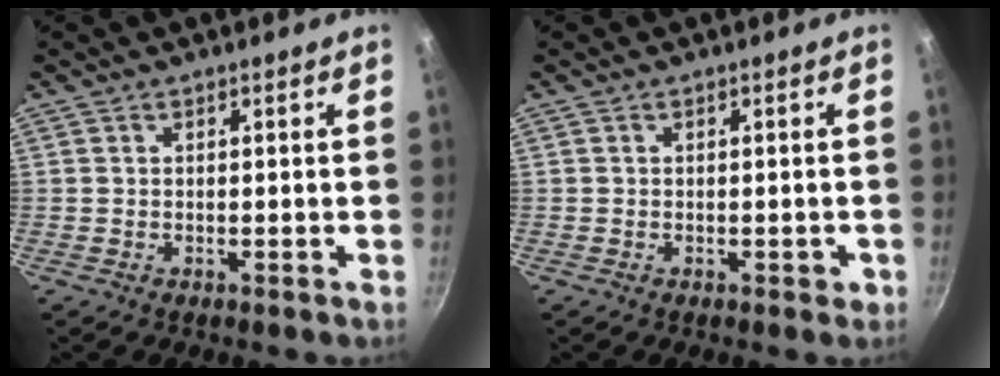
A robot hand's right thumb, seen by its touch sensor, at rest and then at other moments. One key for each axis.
{"total": 1.4, "fx": -0.5, "fy": 1.0, "fz": 0.9, "tx": 0.000, "ty": 0.008, "tz": -0.005}